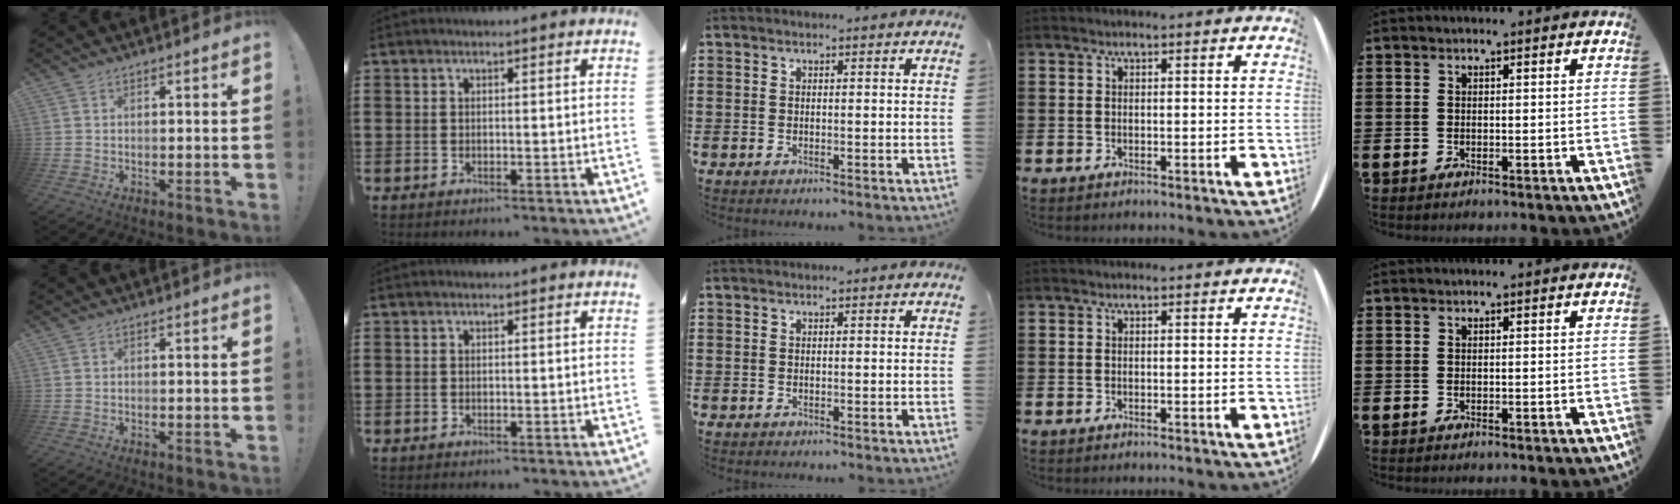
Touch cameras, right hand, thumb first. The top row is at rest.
{}